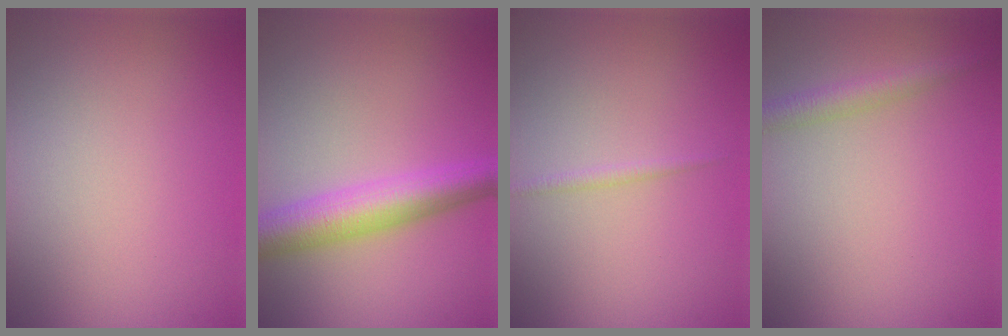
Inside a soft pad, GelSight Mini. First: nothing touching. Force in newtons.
{"total": 5.7, "press": 5.7, "slide": 0.1}
{"total": 0.7, "press": 0.7, "slide": 0.0}
{"total": 2.2, "press": 2.2, "slide": 0.1}